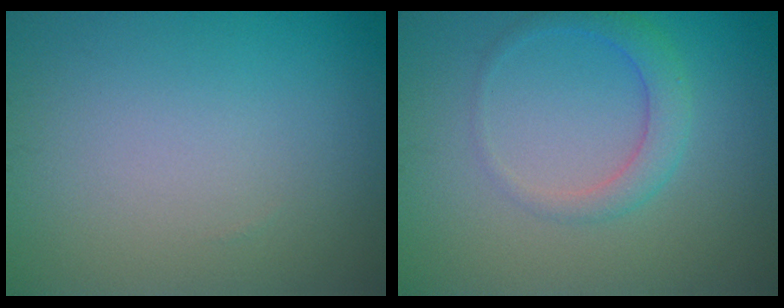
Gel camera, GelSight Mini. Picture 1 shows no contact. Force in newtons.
{"total": 2.4, "press": 2.4, "slide": 0.1}